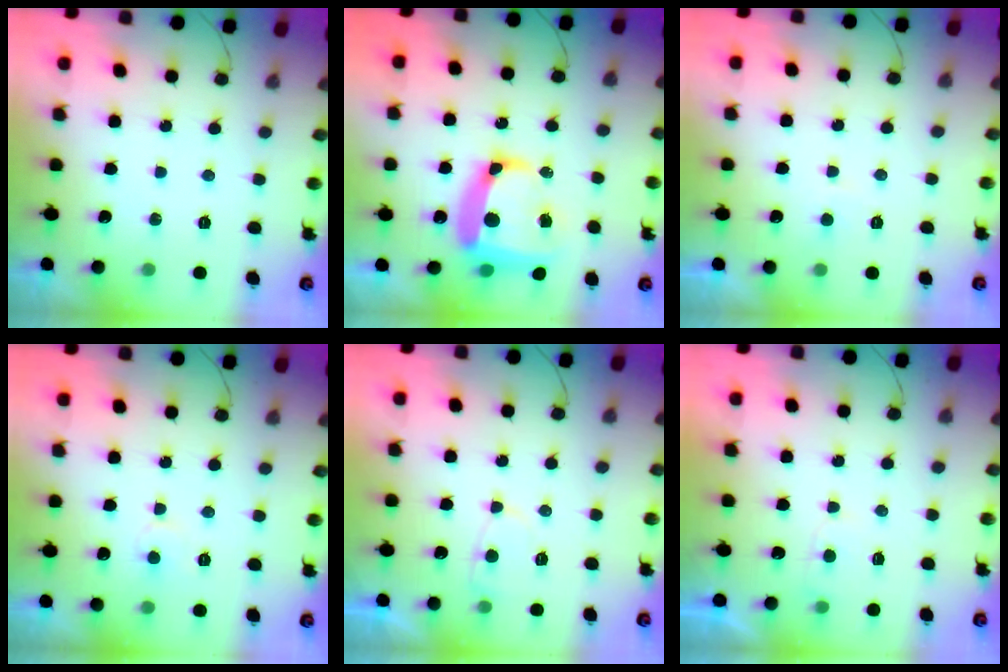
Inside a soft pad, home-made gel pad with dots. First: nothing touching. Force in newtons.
{"total": 16.4, "press": 16.3, "slide": 2.1}
{"total": 4.0, "press": 4.0, "slide": 0.4}
{"total": 5.7, "press": 5.7, "slide": 0.4}
{"total": 4.9, "press": 4.9, "slide": 0.6}
{"total": 2.7, "press": 2.7, "slide": 0.3}